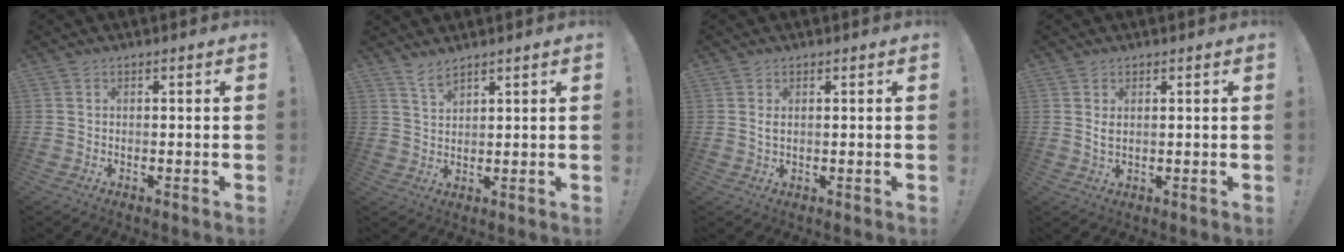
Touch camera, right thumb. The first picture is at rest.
{"total": 3.4, "force": [3.0, 0.6, 1.5], "torque": [-0.021, -0.025, 0.052]}
{"total": 1.5, "force": [0.5, 0.7, 1.2], "torque": [-0.023, 0.001, 0.008]}
{"total": 2.4, "force": [0.9, 1.1, 1.9], "torque": [-0.029, -0.003, 0.015]}